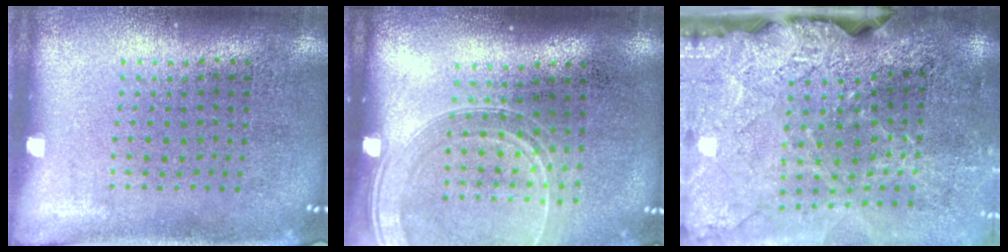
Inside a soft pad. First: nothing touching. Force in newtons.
{"total": 1.4, "press": 1.3, "slide": 0.5}
{"total": 4.0, "press": 3.4, "slide": 2.1}